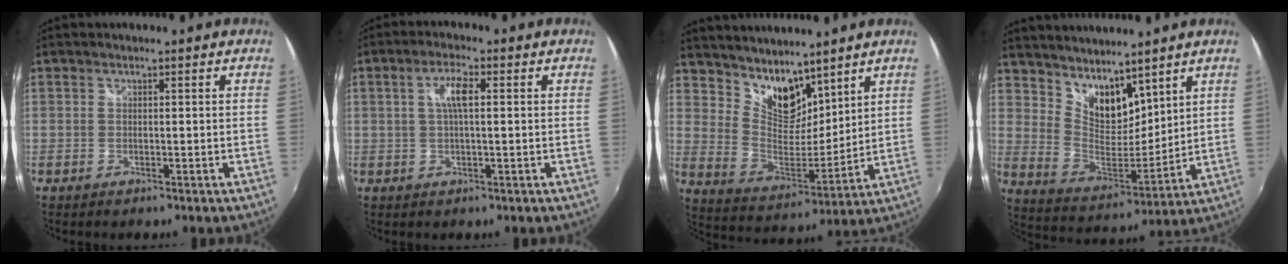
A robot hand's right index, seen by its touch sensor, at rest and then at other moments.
{"total": 4.4, "force": [0.8, 1.1, 4.2], "torque": [-0.080, 0.007, 0.016]}
{"total": 11.6, "force": [9.1, 5.6, 4.5], "torque": [-0.080, -0.002, 0.177]}
{"total": 12.2, "force": [9.4, 5.8, 5.2], "torque": [-0.092, 0.000, 0.185]}